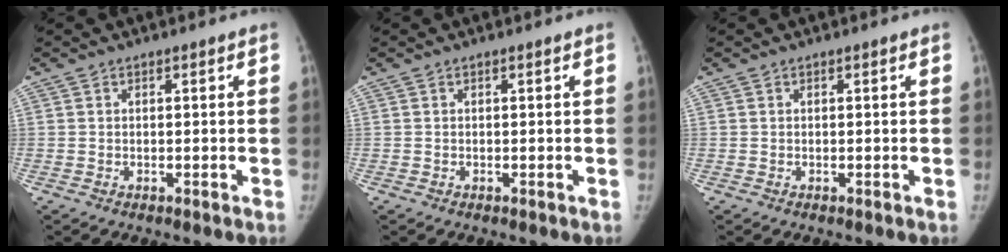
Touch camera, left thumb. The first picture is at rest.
{"total": 0.0}
{"total": 0.0}